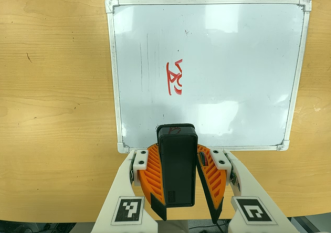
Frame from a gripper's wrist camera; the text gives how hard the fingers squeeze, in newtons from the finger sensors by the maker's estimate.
{"total": 9.5, "left": 9.7, "right": 9.3}